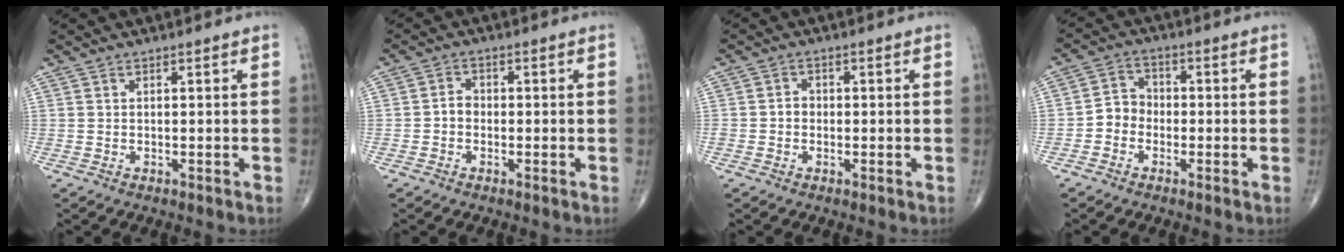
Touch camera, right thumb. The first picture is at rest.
{"total": 2.4, "force": [-0.7, 2.0, 1.3], "torque": [-0.011, 0.009, -0.019]}
{"total": 1.9, "force": [-0.5, 1.7, 0.9], "torque": [-0.002, 0.007, -0.012]}
{"total": 4.7, "force": [-1.6, 4.0, 1.8], "torque": [-0.012, 0.020, -0.044]}